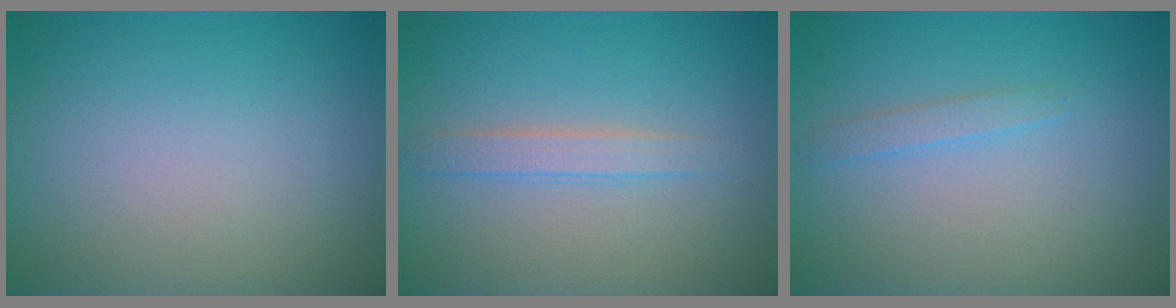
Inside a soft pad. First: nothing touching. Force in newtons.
{"total": 1.8, "press": 1.8, "slide": 0.1}
{"total": 1.2, "press": 1.2, "slide": 0.1}